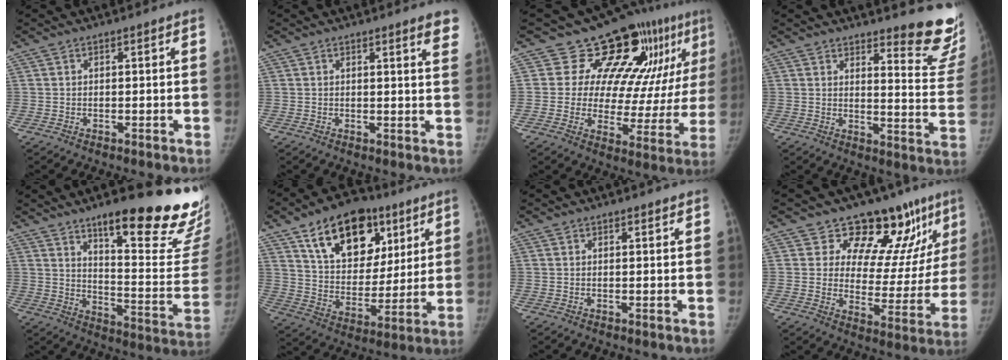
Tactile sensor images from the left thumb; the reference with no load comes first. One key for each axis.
{"total": 4.5, "fx": 3.4, "fy": 0.5, "fz": 2.9, "tx": -0.022, "ty": -0.014, "tz": 0.029}
{"total": 19.0, "fx": 10.6, "fy": 9.3, "fz": 12.8, "tx": -0.101, "ty": -0.048, "tz": 0.138}
{"total": 14.6, "fx": 12.2, "fy": 3.3, "fz": 7.2, "tx": -0.048, "ty": -0.123, "tz": 0.136}
{"total": 26.6, "fx": 18.5, "fy": 6.2, "fz": 18.0, "tx": -0.197, "ty": -0.116, "tz": 0.253}
{"total": 21.4, "fx": 11.0, "fy": 13.4, "fz": 12.5, "tx": -0.154, "ty": -0.031, "tz": 0.184}
{"total": 1.2, "fx": 1.0, "fy": 0.4, "fz": 0.5, "tx": -0.002, "ty": -0.002, "tz": 0.013}
{"total": 16.3, "fx": 11.5, "fy": 8.0, "fz": 8.2, "tx": -0.042, "ty": -0.080, "tz": 0.154}